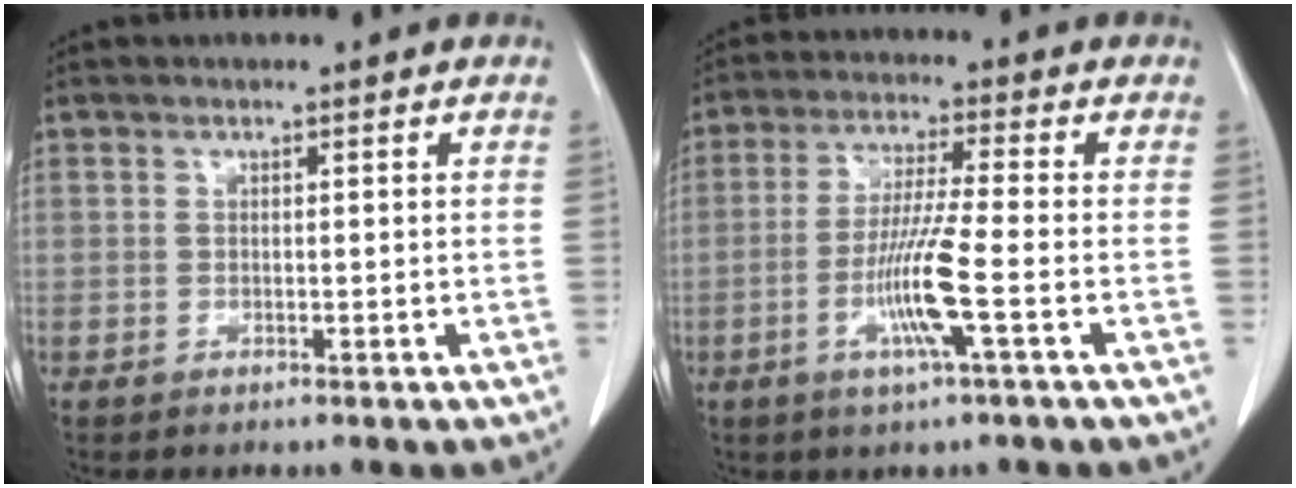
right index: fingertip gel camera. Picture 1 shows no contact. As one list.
[{"total": 8.4, "force": [-2.7, -0.8, 7.9], "torque": [-0.156, -0.012, -0.057]}]